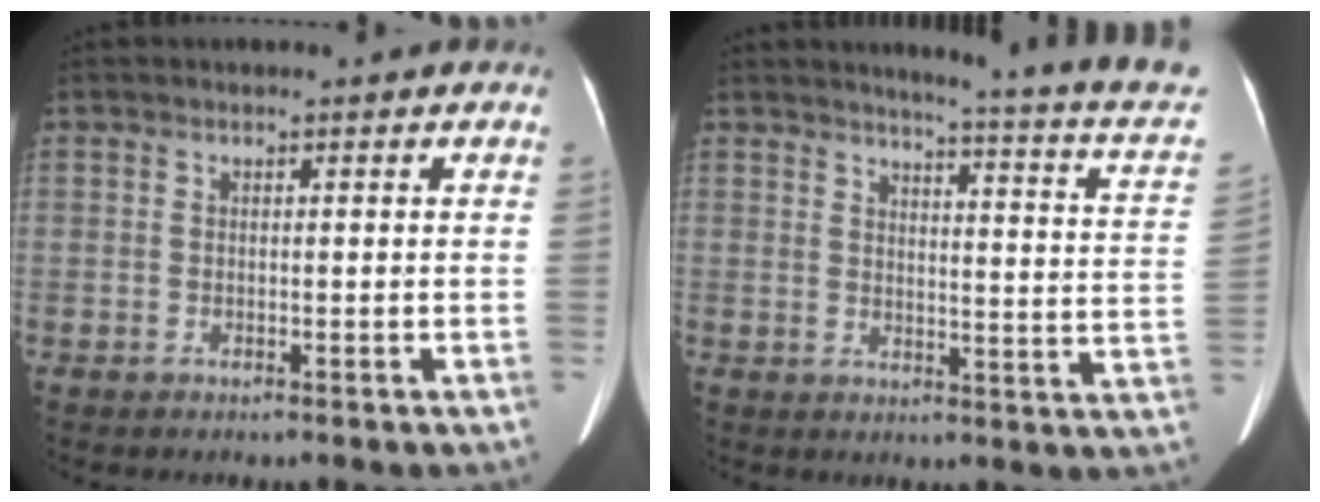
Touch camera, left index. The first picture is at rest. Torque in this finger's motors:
{"motor_torque": [0.40, -1.04, 0.04, 0.05]}